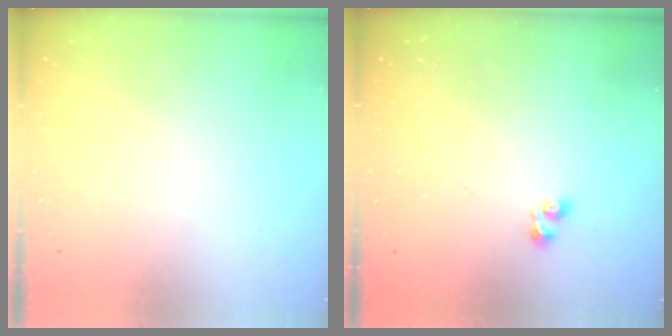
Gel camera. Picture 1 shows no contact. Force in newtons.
{"total": 0.9, "press": 0.4, "slide": 0.8}